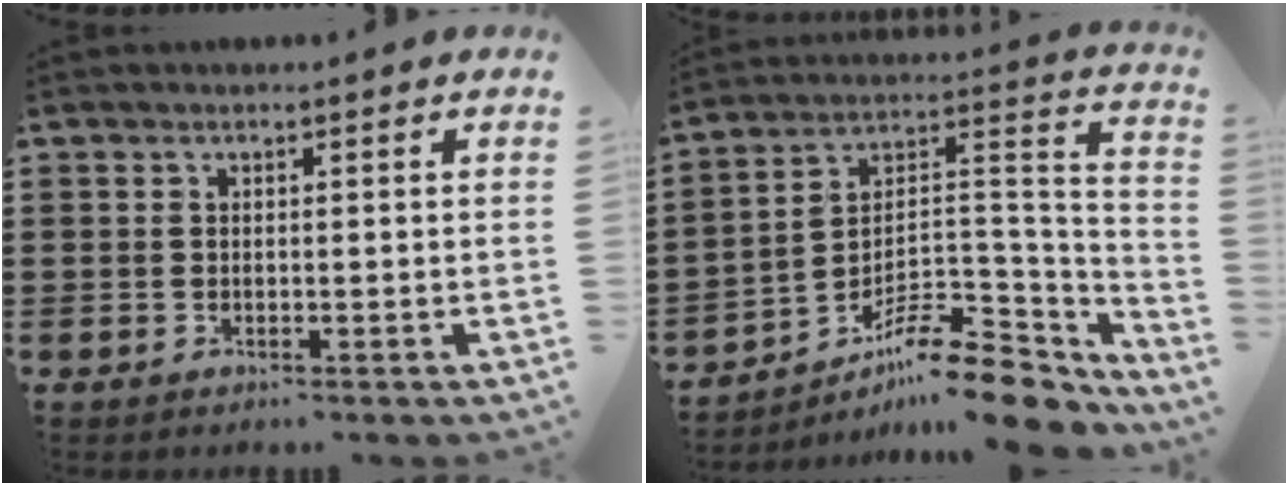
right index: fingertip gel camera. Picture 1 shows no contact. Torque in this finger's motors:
{"motor_torque": [0.34, -0.24, -0.20, -0.21]}